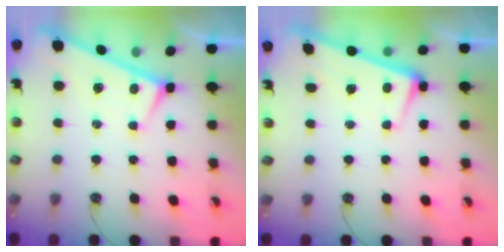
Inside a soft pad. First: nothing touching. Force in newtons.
{"total": 2.6, "press": 2.6, "slide": 0.5}